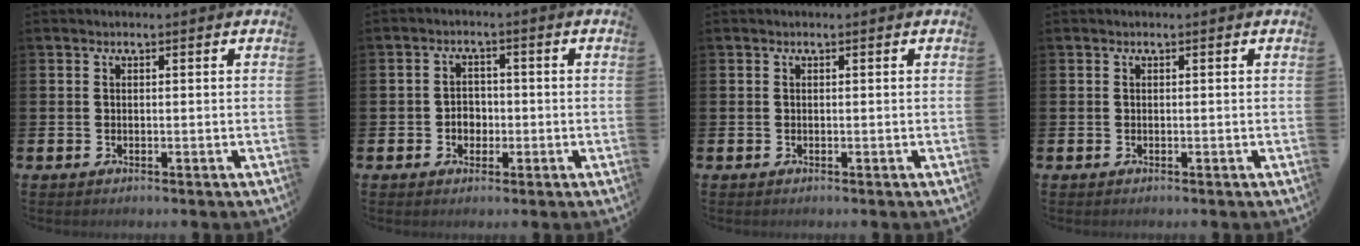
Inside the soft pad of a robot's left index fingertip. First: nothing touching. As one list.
[{"total": 2.8, "force": [-0.8, 2.3, 1.3], "torque": [-0.017, 0.003, -0.021]}, {"total": 0.0}, {"total": 0.0}]